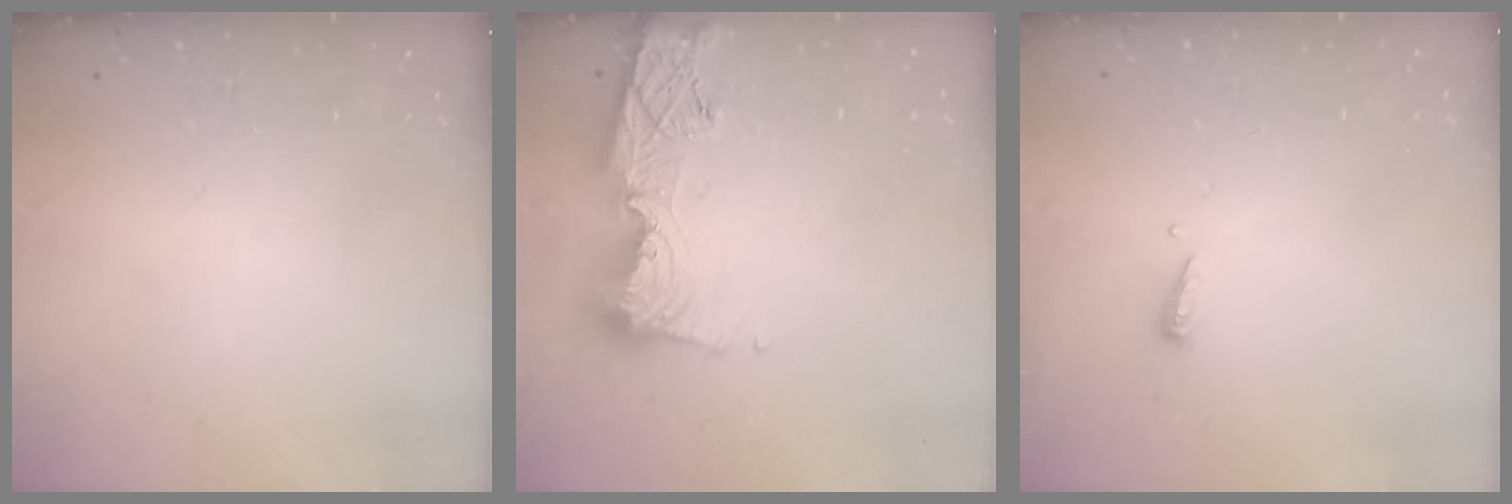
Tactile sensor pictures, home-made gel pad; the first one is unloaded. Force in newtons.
{"total": 13.0, "press": 12.9, "slide": 1.3}
{"total": 5.3, "press": 5.3, "slide": 0.5}